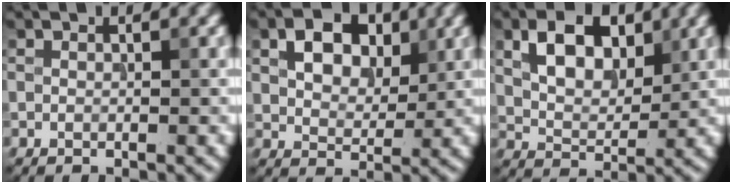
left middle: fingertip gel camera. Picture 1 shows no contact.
{"total": 5.0, "force": [1.9, 3.3, 3.3], "torque": [-0.057, 0.004, 0.026]}
{"total": 5.6, "force": [2.2, 3.4, 3.9], "torque": [-0.069, 0.002, 0.035]}